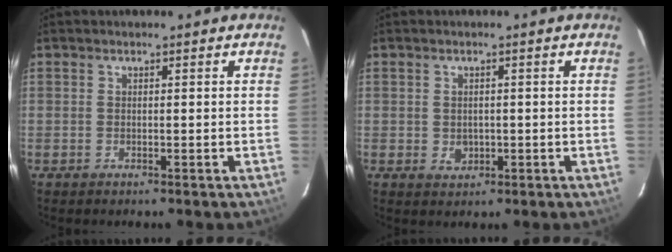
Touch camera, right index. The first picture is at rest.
{"total": 2.5, "force": [-0.3, 2.1, 1.4], "torque": [-0.023, 0.001, 0.002]}